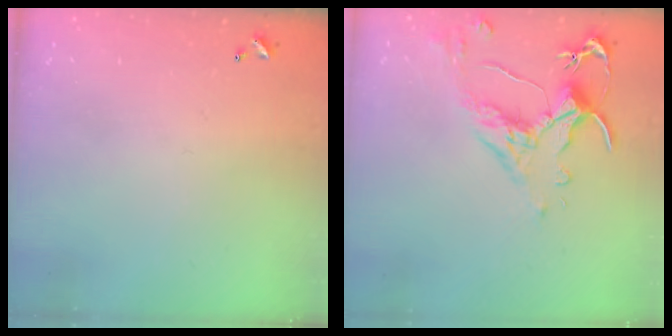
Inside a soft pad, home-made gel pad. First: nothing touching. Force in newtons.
{"total": 2.5, "press": 2.1, "slide": 1.3}